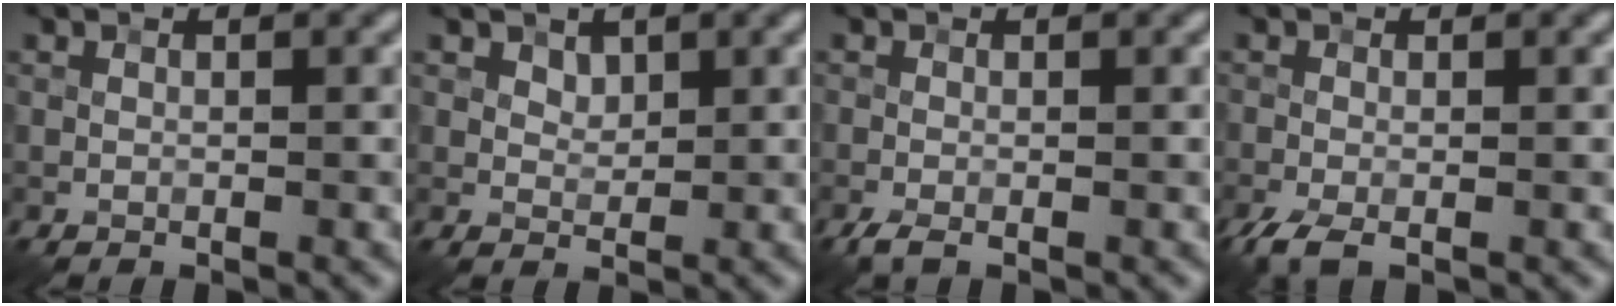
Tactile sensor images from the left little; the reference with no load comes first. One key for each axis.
{"total": 1.3, "fx": 0.8, "fy": 0.9, "fz": 0.4, "tx": -0.008, "ty": -0.004, "tz": 0.017}
{"total": 1.5, "fx": -1.0, "fy": 0.4, "fz": 1.1, "tx": -0.028, "ty": -0.005, "tz": -0.023}
{"total": 2.6, "fx": -1.6, "fy": 0.8, "fz": 1.9, "tx": -0.045, "ty": -0.007, "tz": -0.036}